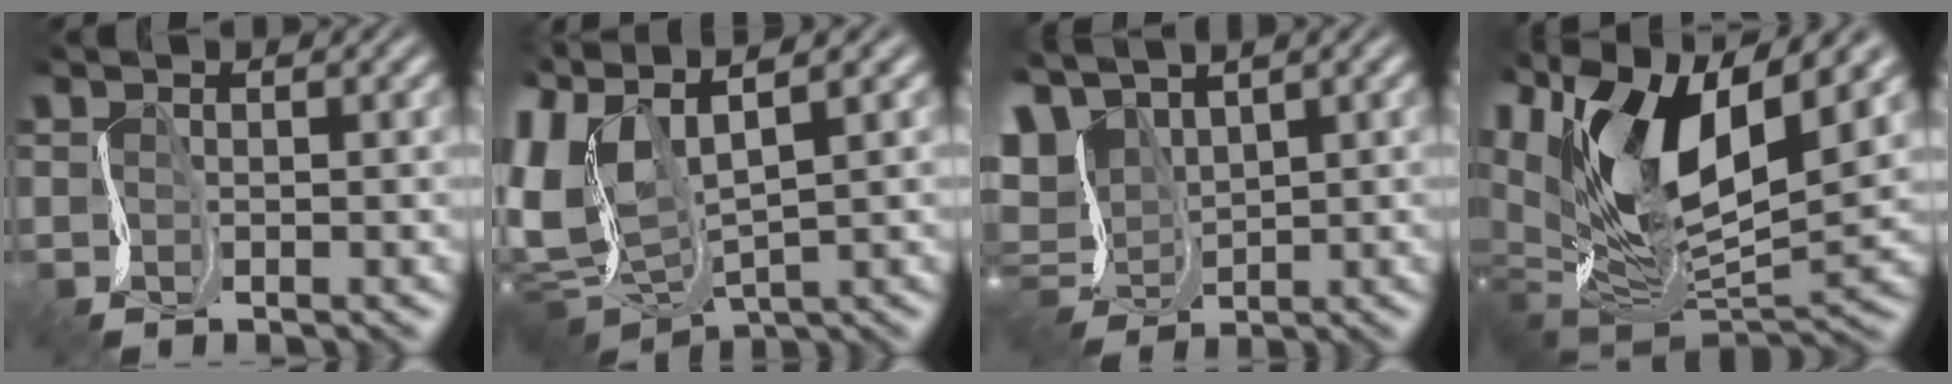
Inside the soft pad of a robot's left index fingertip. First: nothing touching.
{"total": 10.7, "force": [2.8, 5.9, 8.4], "torque": [-0.215, 0.001, 0.061]}
{"total": 7.2, "force": [1.9, 4.2, 5.5], "torque": [-0.112, -0.002, 0.035]}
{"total": 12.5, "force": [4.3, 6.4, 9.8], "torque": [-0.185, -0.007, 0.080]}